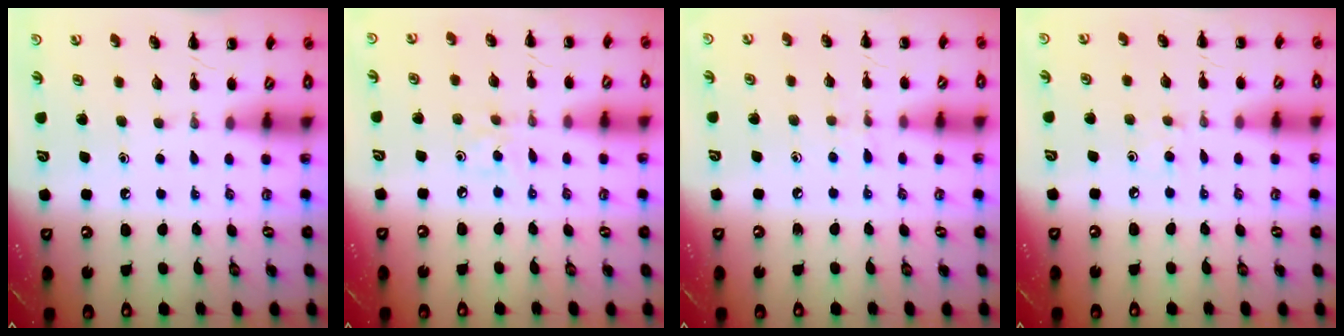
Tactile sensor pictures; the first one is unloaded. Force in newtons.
{"total": 2.1, "press": 2.0, "slide": 0.6}
{"total": 5.5, "press": 5.1, "slide": 2.2}
{"total": 4.2, "press": 4.0, "slide": 1.1}